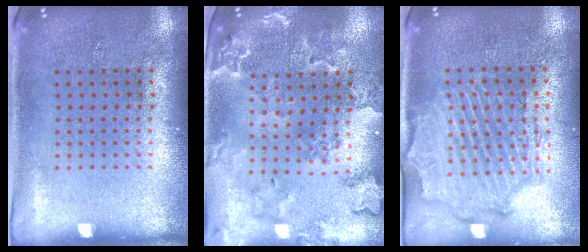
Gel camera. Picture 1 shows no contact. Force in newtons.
{"total": 1.7, "press": 1.7, "slide": 0.3}
{"total": 2.1, "press": 2.0, "slide": 0.6}